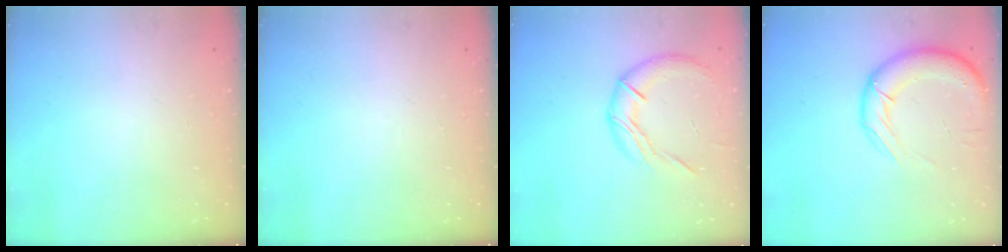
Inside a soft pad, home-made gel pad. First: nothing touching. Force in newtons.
{"total": 0.0}
{"total": 12.1, "press": 12.0, "slide": 1.1}
{"total": 15.3, "press": 14.8, "slide": 3.8}